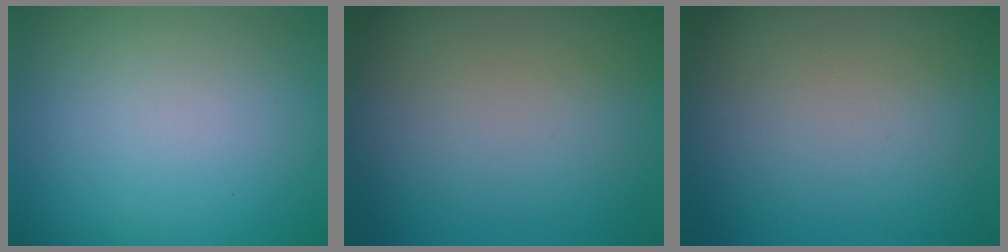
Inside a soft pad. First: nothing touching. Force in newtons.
{"total": 0.0}
{"total": 0.0}